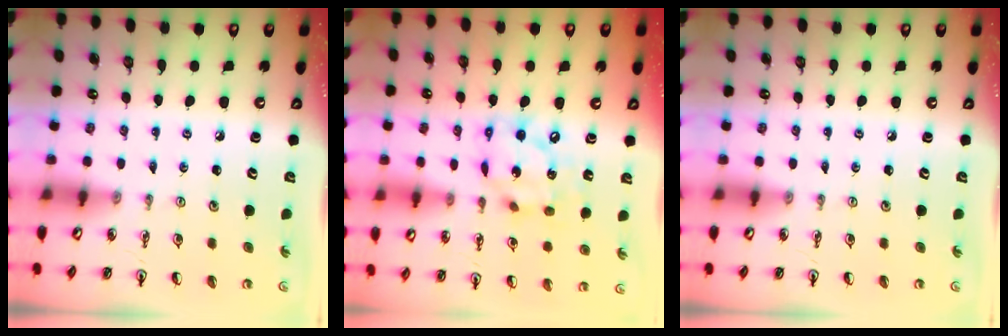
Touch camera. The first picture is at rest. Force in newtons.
{"total": 14.4, "press": 14.3, "slide": 1.7}
{"total": 0.0}